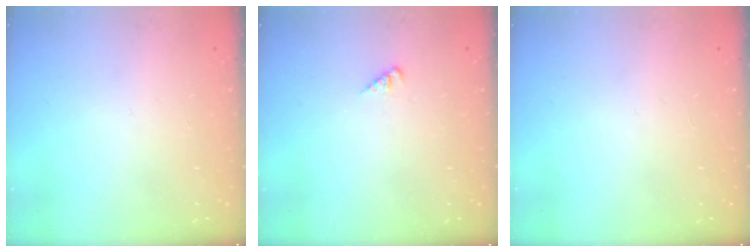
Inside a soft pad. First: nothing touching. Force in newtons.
{"total": 1.8, "press": 1.8, "slide": 0.3}
{"total": 0.0}